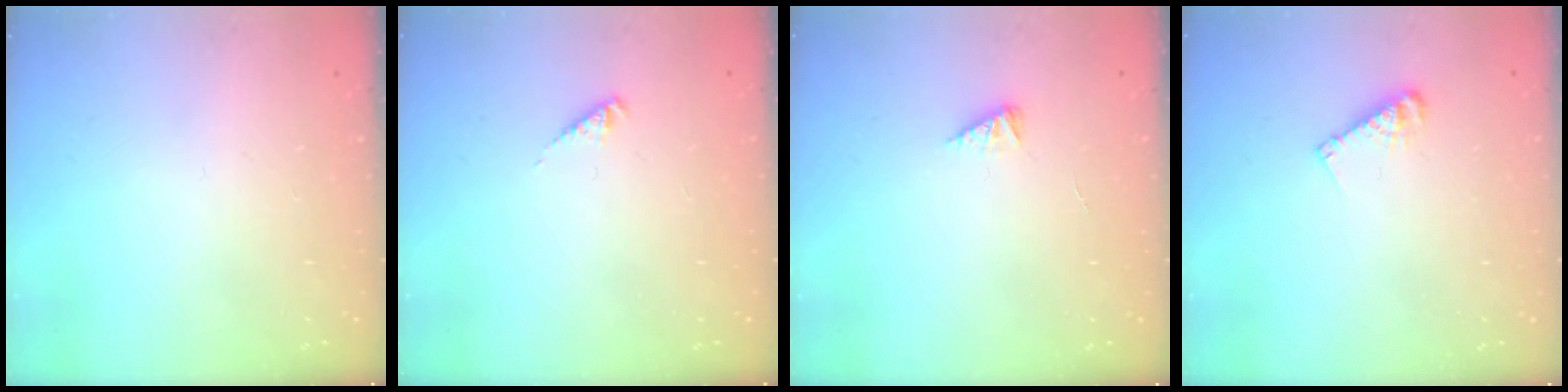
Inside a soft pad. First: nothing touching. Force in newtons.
{"total": 2.3, "press": 2.3, "slide": 0.4}
{"total": 1.8, "press": 1.7, "slide": 0.3}
{"total": 5.3, "press": 5.3, "slide": 0.1}